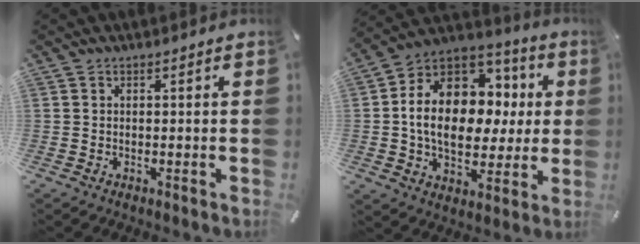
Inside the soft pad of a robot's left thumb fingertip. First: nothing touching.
{"total": 17.6, "force": [1.7, 13.5, 11.1], "torque": [-0.195, -0.015, 0.031]}